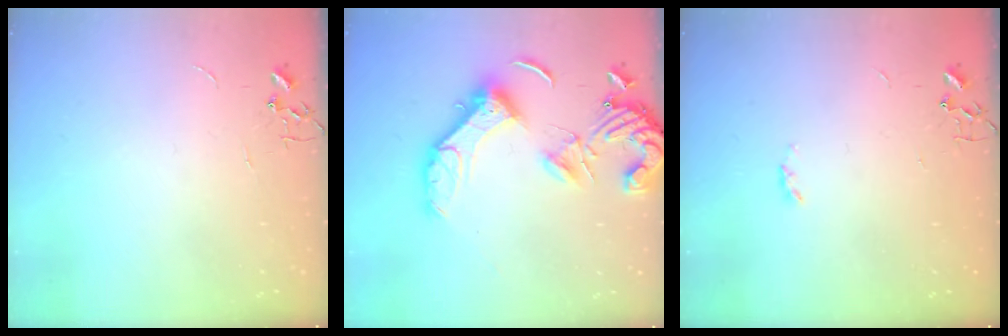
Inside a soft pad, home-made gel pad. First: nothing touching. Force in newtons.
{"total": 18.0, "press": 17.9, "slide": 2.0}
{"total": 2.5, "press": 2.4, "slide": 0.4}